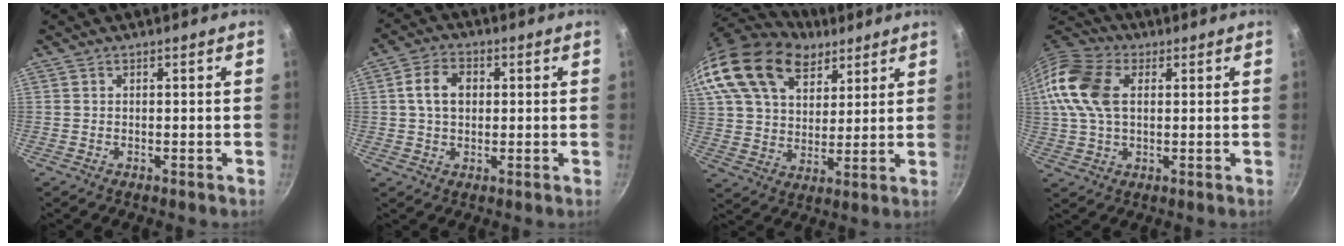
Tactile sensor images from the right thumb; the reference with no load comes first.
{"total": 6.7, "force": [0.9, 4.8, 4.5], "torque": [-0.065, 0.008, 0.010]}
{"total": 20.8, "force": [13.8, 11.9, 10.0], "torque": [-0.165, -0.025, 0.254]}
{"total": 15.0, "force": [2.9, 9.8, 11.0], "torque": [-0.218, 0.019, 0.042]}